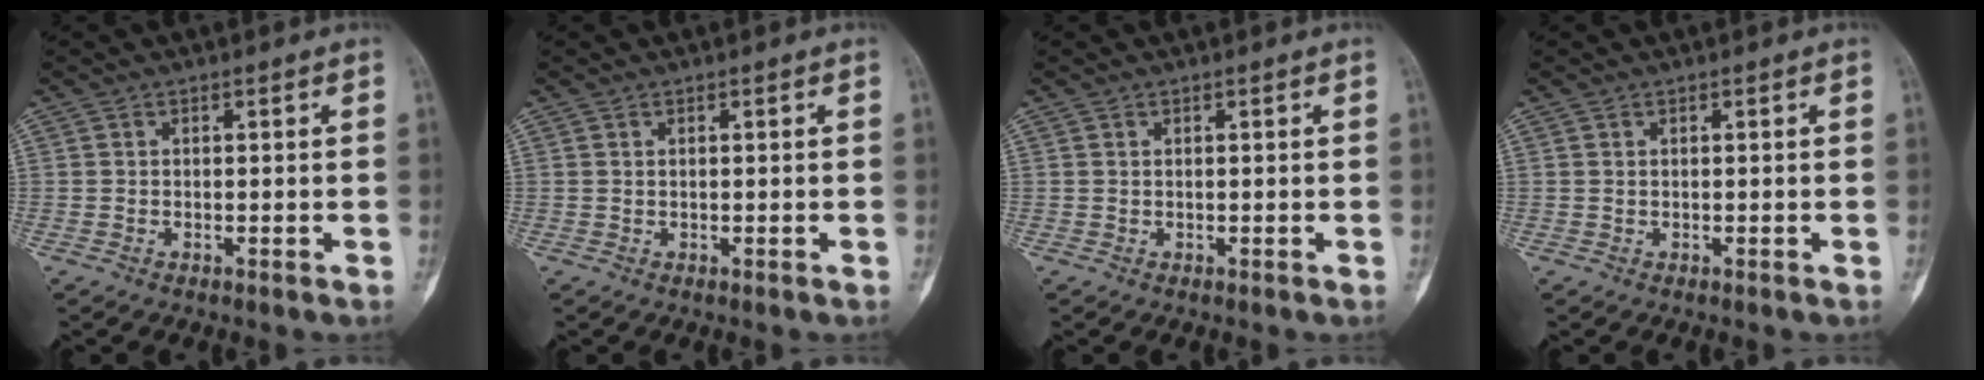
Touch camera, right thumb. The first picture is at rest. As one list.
[{"total": 0.0}, {"total": 0.0}, {"total": 0.0}]